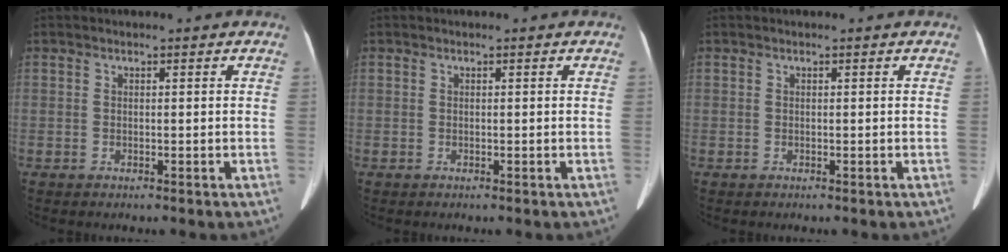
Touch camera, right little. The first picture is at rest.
{"total": 0.0}
{"total": 0.0}